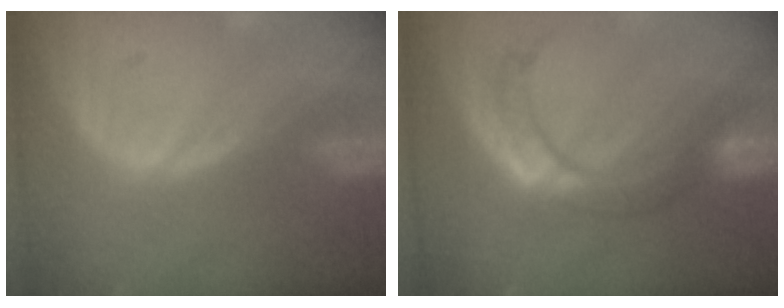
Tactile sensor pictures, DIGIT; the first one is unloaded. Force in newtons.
{"total": 8.5, "press": 7.2, "slide": 4.5}